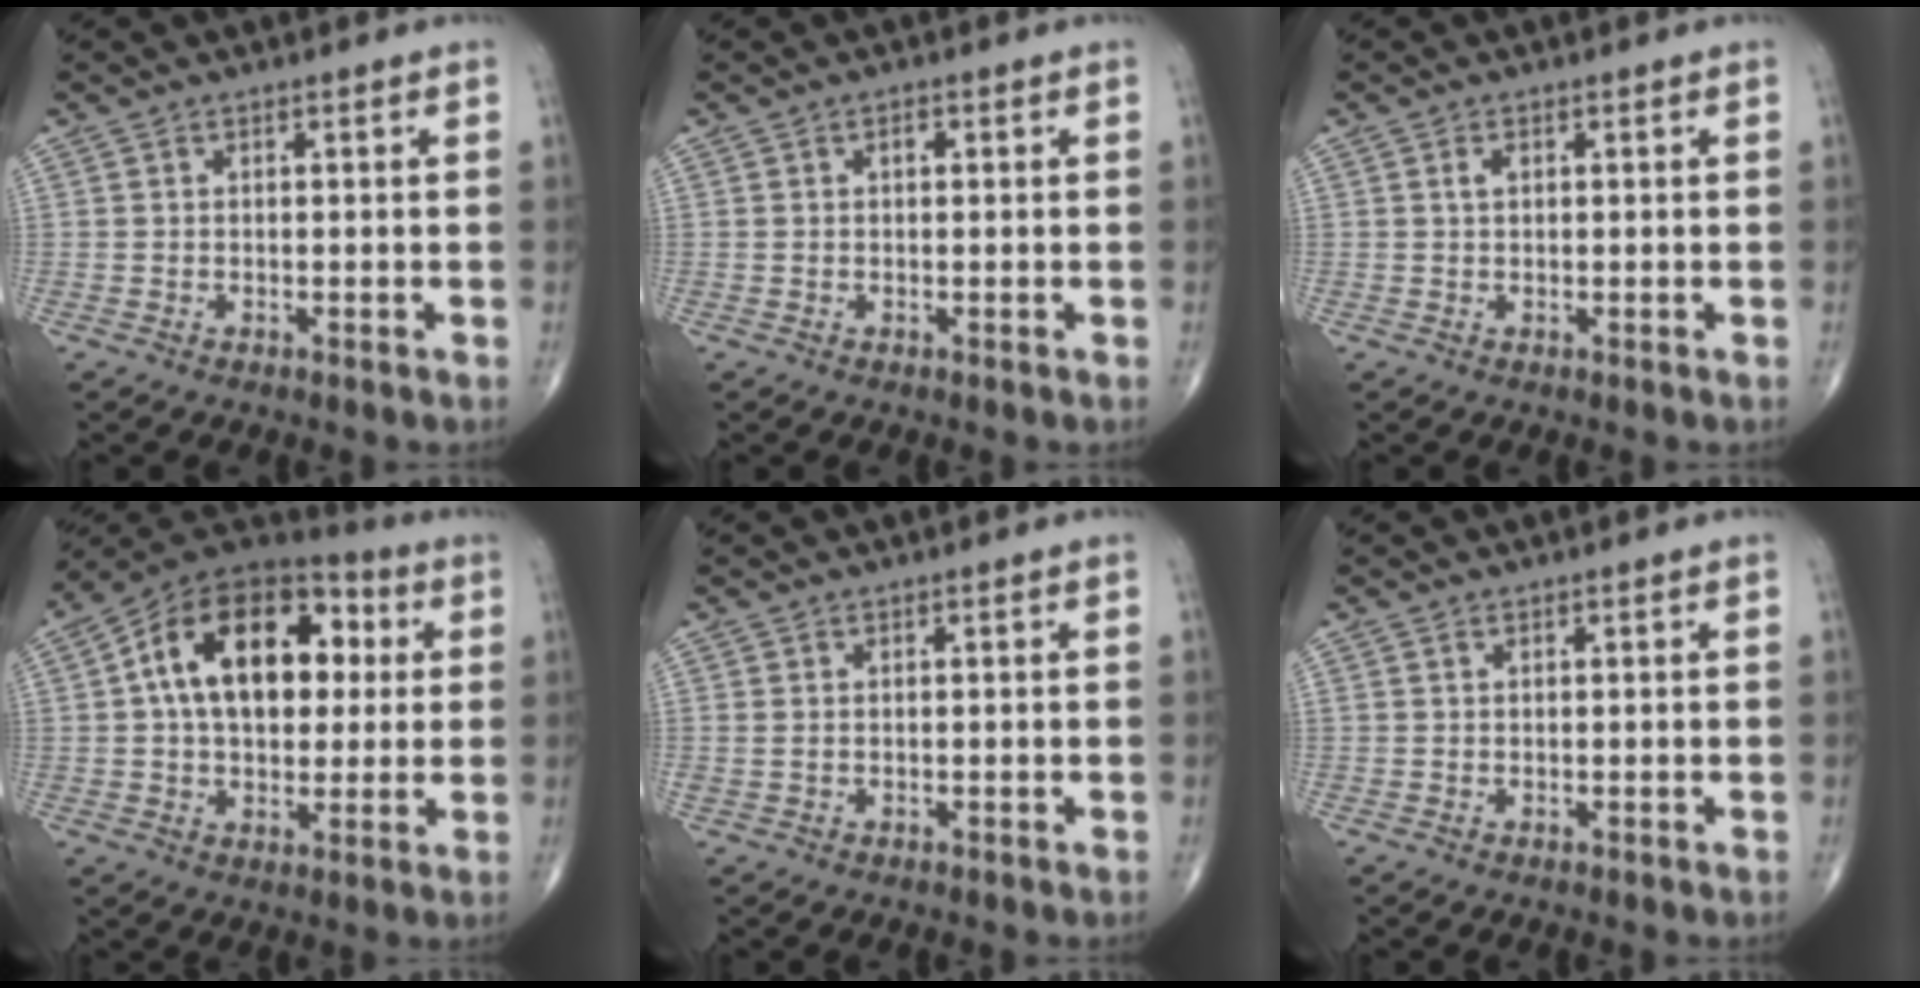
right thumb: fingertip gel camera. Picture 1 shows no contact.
{"total": 1.1, "force": [0.3, 0.6, 0.8], "torque": [-0.011, 0.005, 0.004]}
{"total": 1.3, "force": [0.4, 0.7, 1.0], "torque": [-0.020, 0.004, 0.008]}
{"total": 21.4, "force": [3.9, 13.2, 16.4], "torque": [-0.235, 0.023, 0.055]}
{"total": 0.8, "force": [0.1, 0.6, 0.6], "torque": [-0.017, 0.003, 0.006]}
{"total": 0.0}